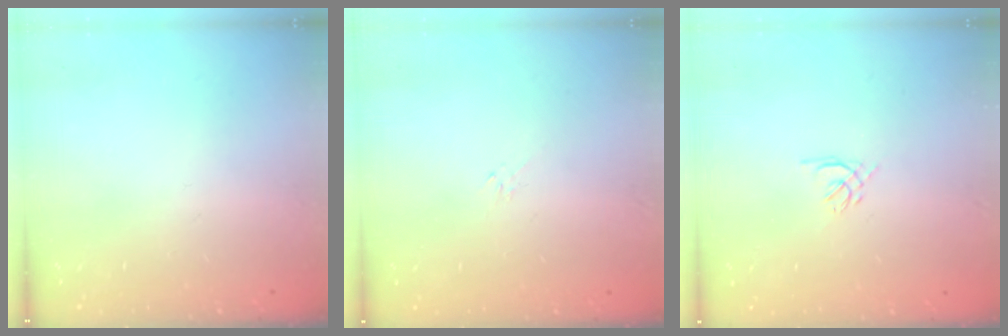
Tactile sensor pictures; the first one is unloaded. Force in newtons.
{"total": 0.7, "press": 0.5, "slide": 0.4}
{"total": 1.4, "press": 1.3, "slide": 0.5}